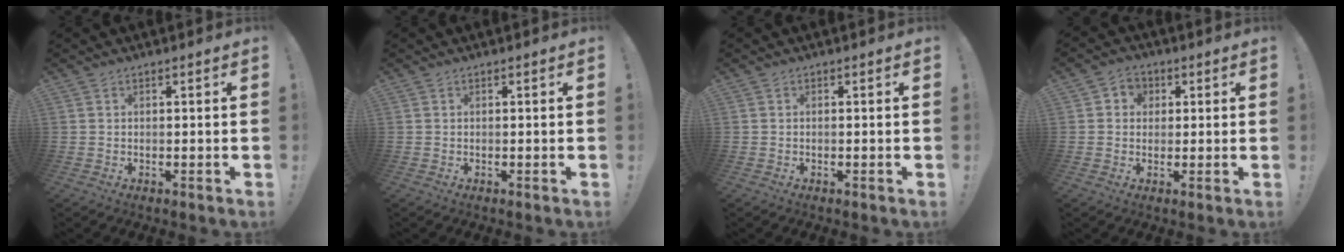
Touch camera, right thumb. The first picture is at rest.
{"total": 0.0}
{"total": 0.0}
{"total": 4.3, "force": [0.6, 4.0, 1.2], "torque": [-0.007, -0.001, 0.009]}